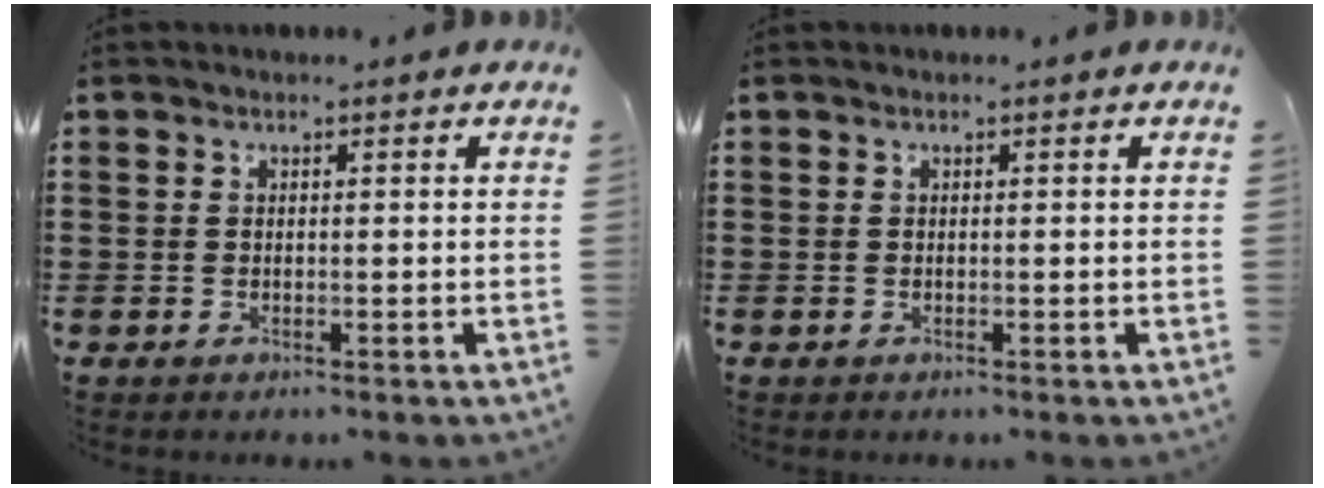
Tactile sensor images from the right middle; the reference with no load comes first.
{"total": 0.0}